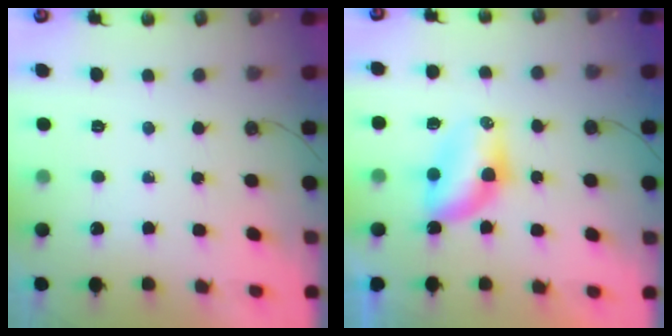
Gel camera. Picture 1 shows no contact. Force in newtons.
{"total": 6.4, "press": 6.4, "slide": 0.3}